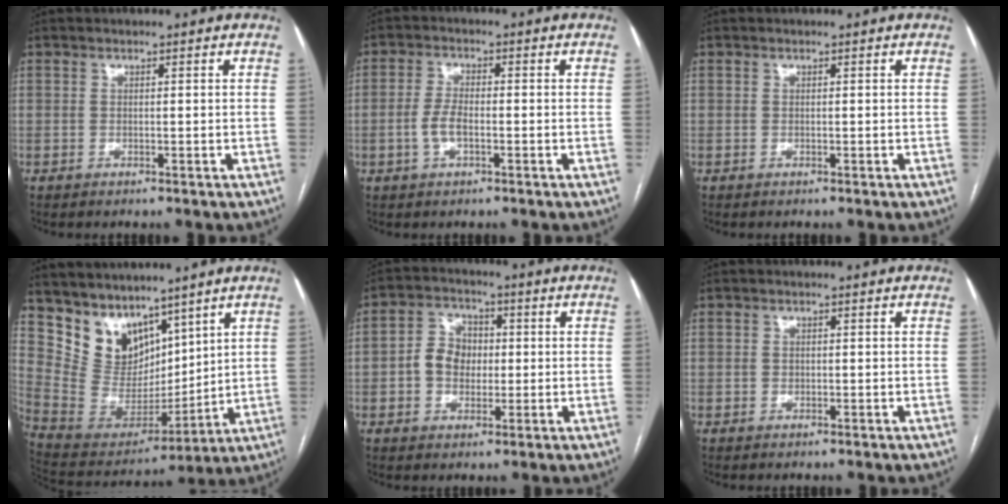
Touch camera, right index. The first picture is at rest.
{"total": 3.7, "force": [-0.9, 1.5, 3.3], "torque": [-0.076, 0.005, -0.017]}
{"total": 0.0}
{"total": 11.6, "force": [9.0, 6.4, 3.8], "torque": [-0.087, 0.021, 0.195]}
{"total": 6.3, "force": [-0.3, 5.1, 3.7], "torque": [-0.076, 0.025, -0.003]}
{"total": 0.5, "force": [0.0, 0.5, 0.1], "torque": [0.000, 0.002, 0.000]}